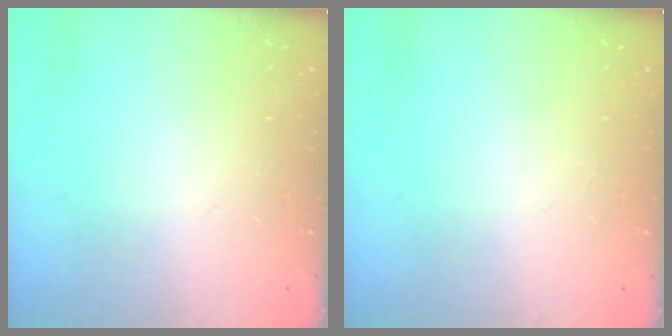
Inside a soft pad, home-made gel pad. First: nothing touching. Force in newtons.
{"total": 0.0}